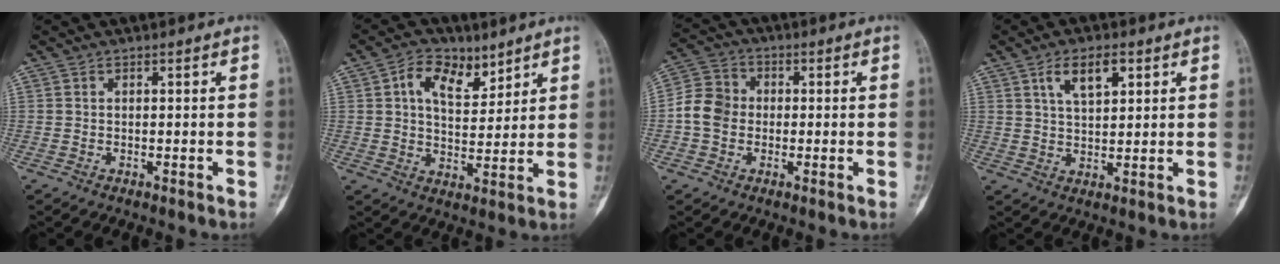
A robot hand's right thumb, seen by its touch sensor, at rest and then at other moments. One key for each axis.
{"total": 9.1, "fx": 4.8, "fy": 5.5, "fz": 5.5, "tx": -0.068, "ty": -0.020, "tz": 0.082}
{"total": 7.2, "fx": -0.8, "fy": 6.1, "fz": 3.7, "tx": -0.054, "ty": 0.023, "tz": -0.030}
{"total": 6.8, "fx": 3.2, "fy": 3.2, "fz": 5.0, "tx": -0.079, "ty": -0.009, "tz": 0.059}